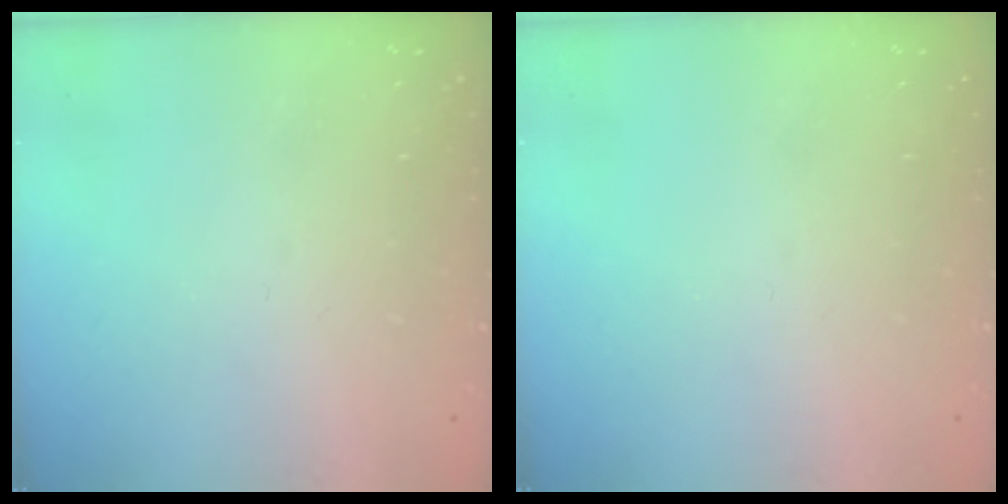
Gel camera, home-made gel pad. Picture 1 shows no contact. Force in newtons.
{"total": 0.0}